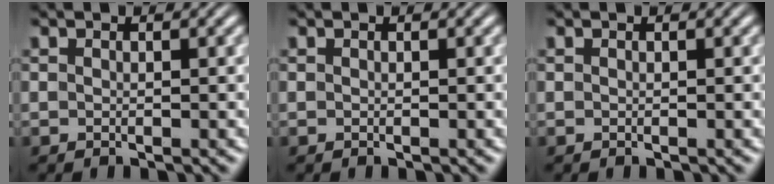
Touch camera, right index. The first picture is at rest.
{"total": 0.0}
{"total": 0.0}